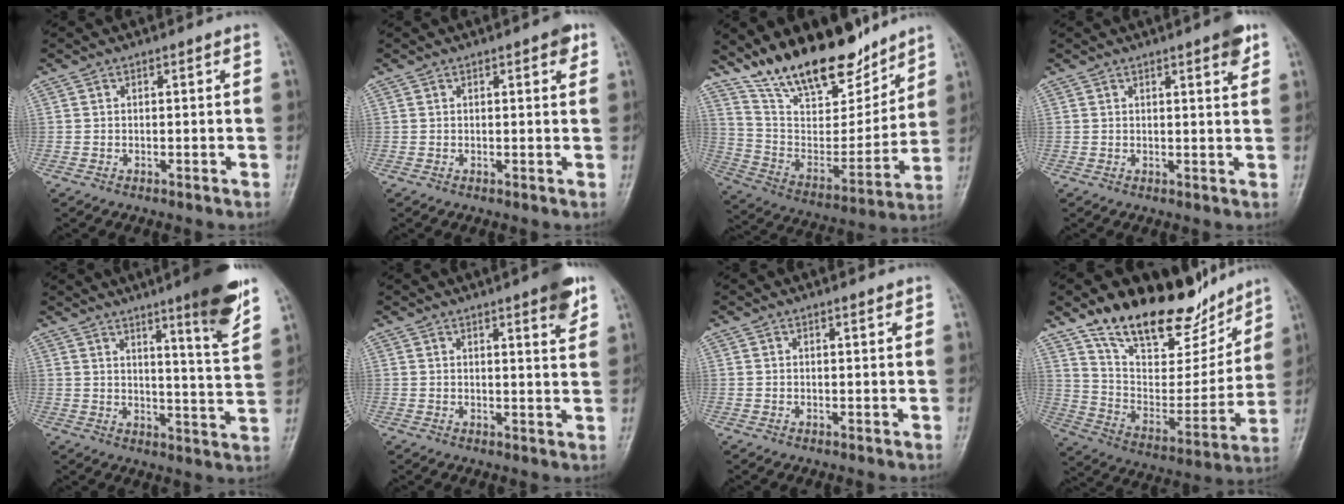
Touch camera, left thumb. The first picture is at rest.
{"total": 2.5, "force": [1.3, 0.8, 1.9], "torque": [-0.018, -0.002, 0.013]}
{"total": 21.7, "force": [16.9, 8.3, 10.7], "torque": [-0.142, -0.083, 0.296]}
{"total": 3.9, "force": [2.3, 0.6, 3.0], "torque": [-0.034, -0.010, 0.027]}
{"total": 12.6, "force": [7.9, 0.9, 9.7], "torque": [-0.122, -0.052, 0.112]}
{"total": 5.9, "force": [3.7, 1.0, 4.6], "torque": [-0.052, -0.018, 0.045]}
{"total": 0.9, "force": [0.7, 0.1, 0.5], "torque": [-0.008, -0.004, 0.011]}
{"total": 23.5, "force": [17.7, 10.1, 11.8], "torque": [-0.140, -0.079, 0.295]}